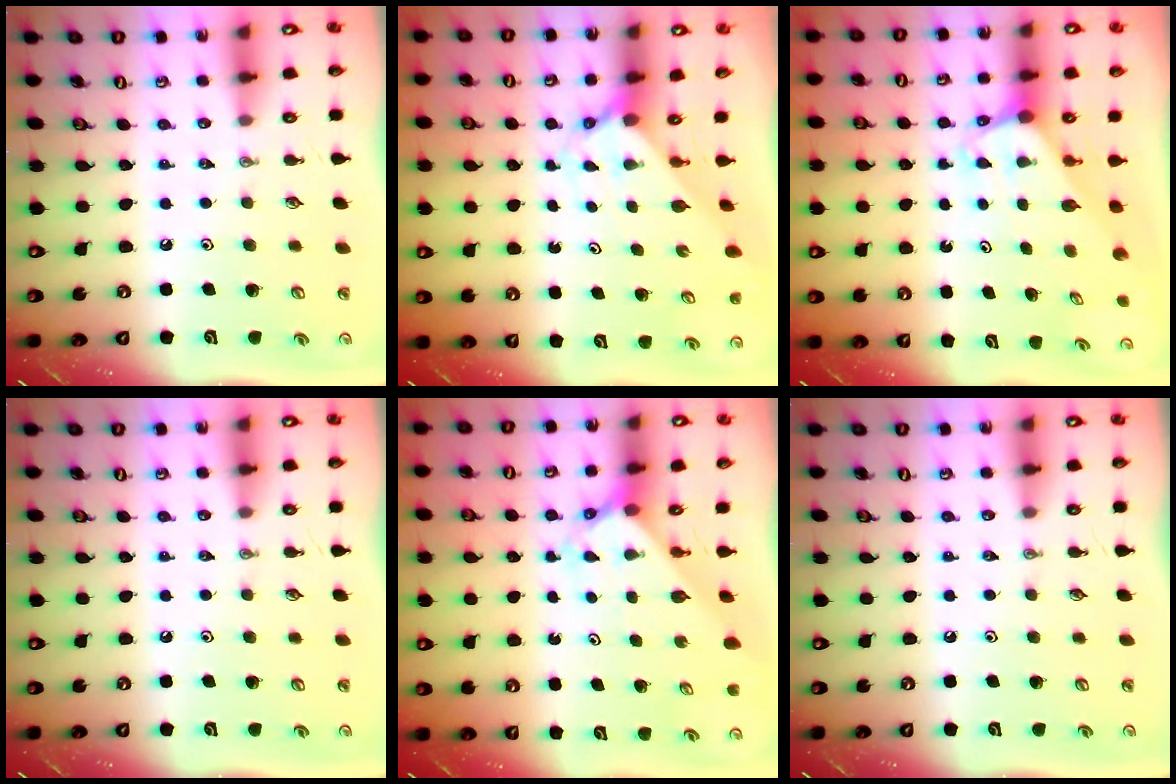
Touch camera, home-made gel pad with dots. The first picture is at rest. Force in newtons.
{"total": 2.0, "press": 2.0, "slide": 0.2}
{"total": 2.1, "press": 2.1, "slide": 0.1}
{"total": 0.0}
{"total": 2.5, "press": 2.5, "slide": 0.2}
{"total": 0.0}